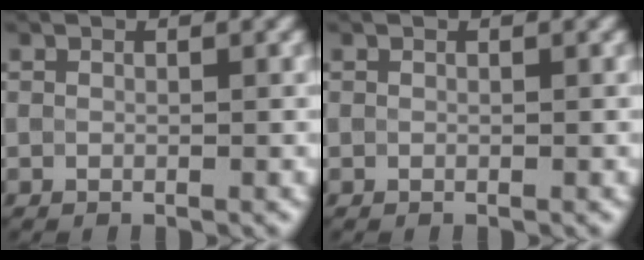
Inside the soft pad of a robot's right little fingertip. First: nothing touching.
{"total": 0.0}